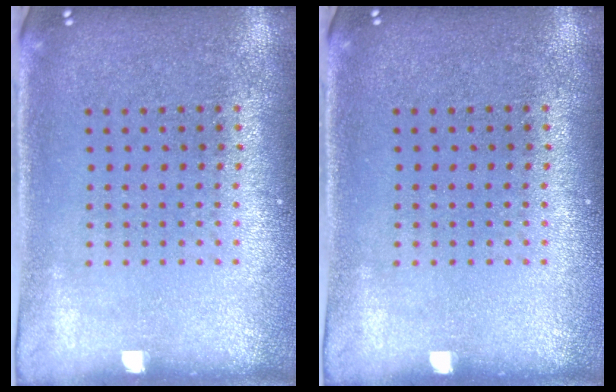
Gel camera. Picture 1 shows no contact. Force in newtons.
{"total": 0.0}